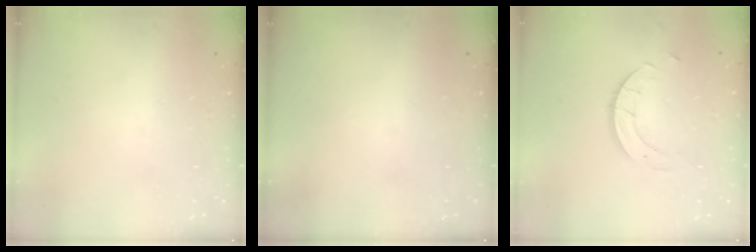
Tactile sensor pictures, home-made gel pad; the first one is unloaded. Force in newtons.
{"total": 0.0}
{"total": 5.1, "press": 5.1, "slide": 0.3}